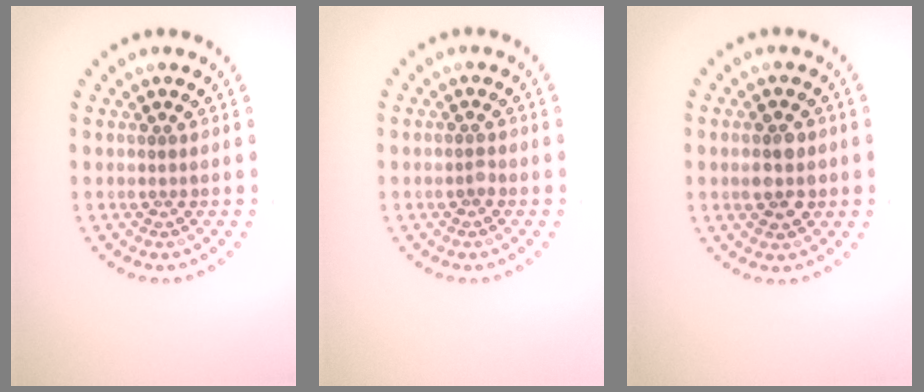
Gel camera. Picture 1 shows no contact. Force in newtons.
{"total": 0.6, "press": 0.5, "slide": 0.4}
{"total": 2.9, "press": 2.9, "slide": 0.0}